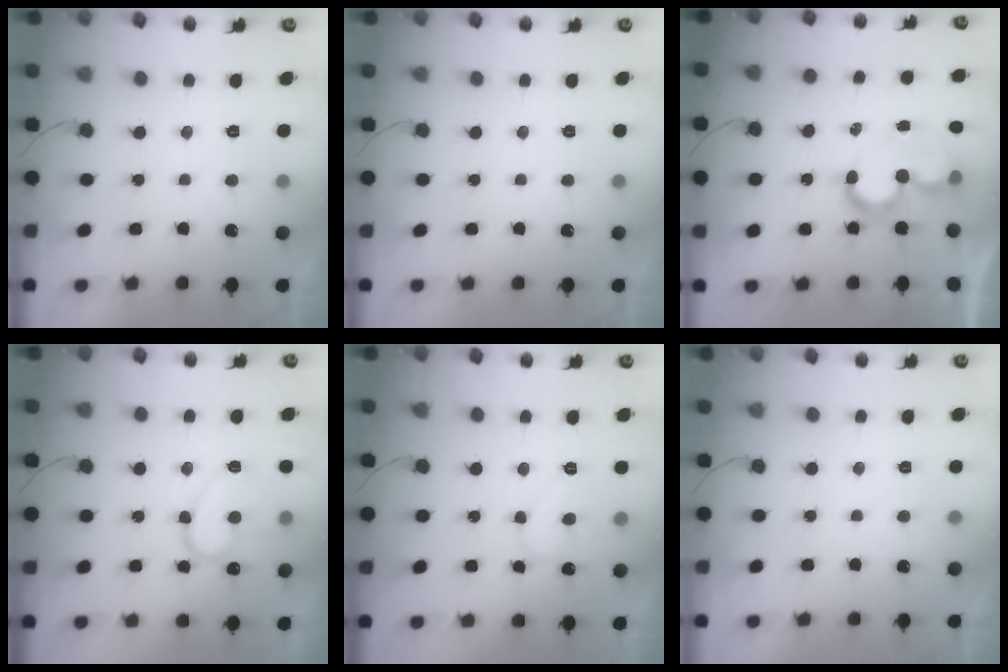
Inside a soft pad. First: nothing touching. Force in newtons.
{"total": 0.0}
{"total": 8.7, "press": 8.7, "slide": 0.1}
{"total": 12.4, "press": 12.3, "slide": 1.5}
{"total": 6.2, "press": 6.2, "slide": 0.6}
{"total": 1.8, "press": 1.8, "slide": 0.0}